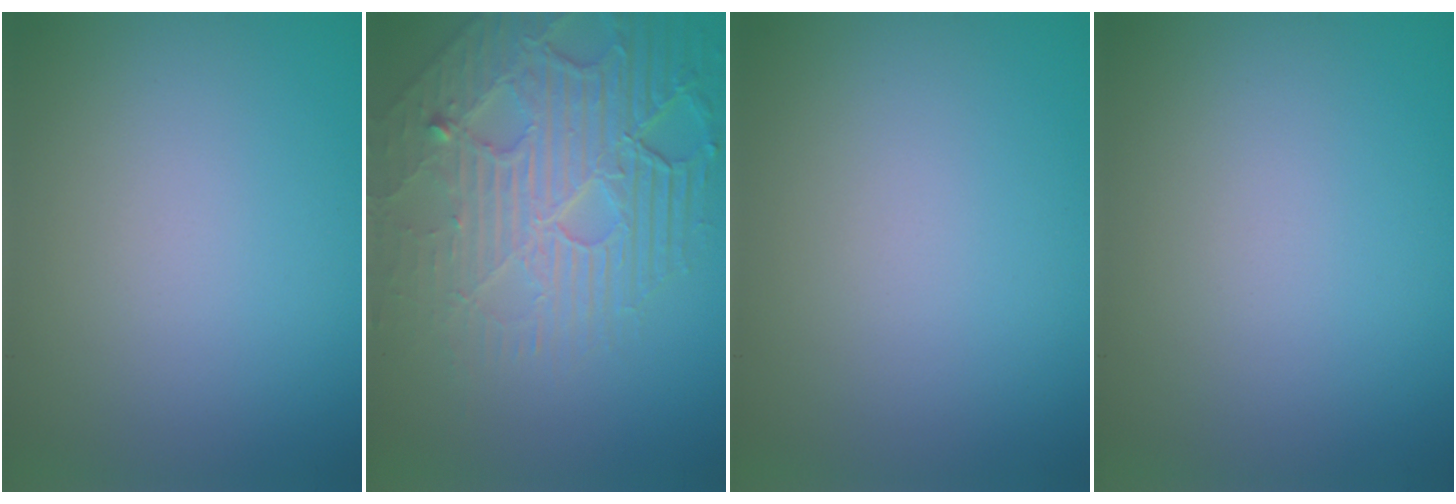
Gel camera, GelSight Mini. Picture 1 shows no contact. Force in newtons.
{"total": 8.5, "press": 5.8, "slide": 6.2}
{"total": 0.0}
{"total": 0.0}